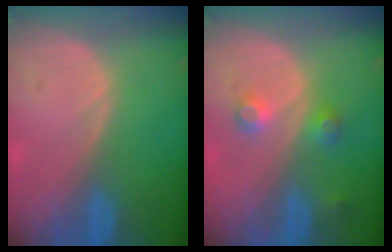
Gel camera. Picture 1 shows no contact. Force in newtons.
{"total": 3.5, "press": 3.3, "slide": 1.4}